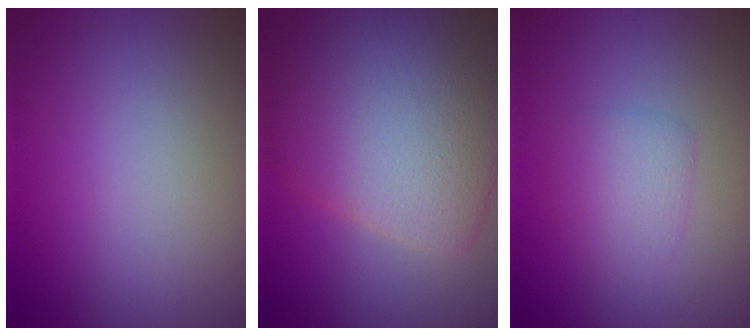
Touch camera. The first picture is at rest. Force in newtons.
{"total": 10.6, "press": 10.5, "slide": 0.6}
{"total": 2.3, "press": 2.3, "slide": 0.1}